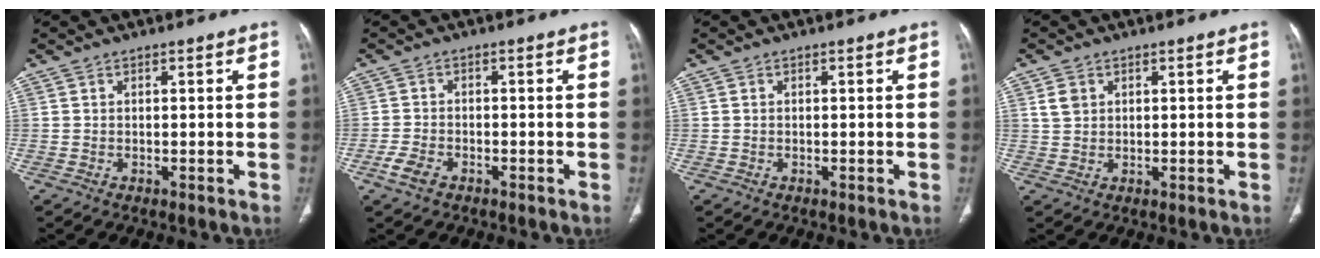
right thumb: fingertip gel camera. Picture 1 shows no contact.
{"total": 2.5, "force": [-1.4, 1.4, 1.4], "torque": [-0.035, 0.003, -0.028]}
{"total": 0.0}
{"total": 2.8, "force": [1.1, 2.2, 1.3], "torque": [-0.021, -0.001, 0.025]}